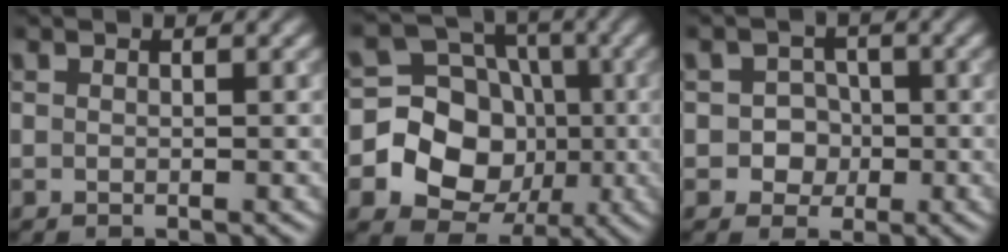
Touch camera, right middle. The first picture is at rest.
{"total": 10.6, "force": [-1.7, 9.6, 4.2], "torque": [-0.079, 0.001, -0.066]}
{"total": 2.9, "force": [-0.6, 2.7, 0.8], "torque": [0.012, 0.003, -0.024]}